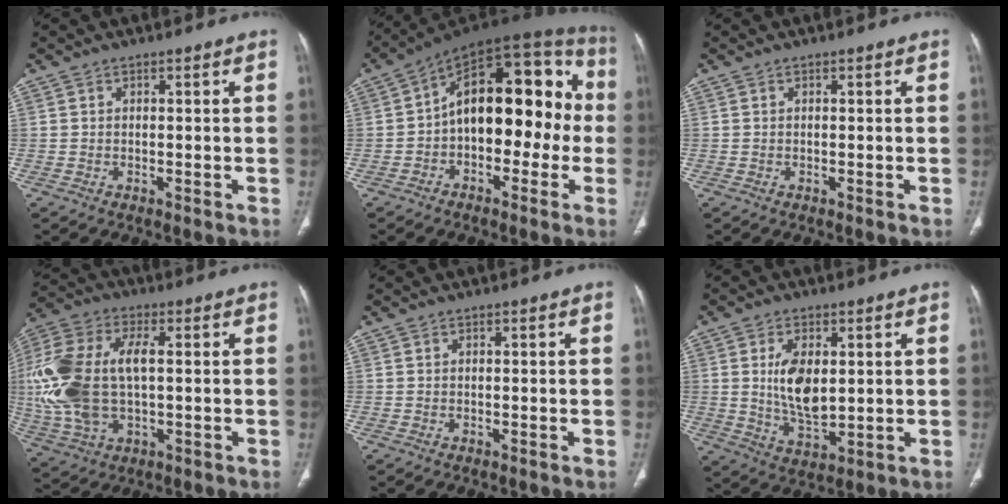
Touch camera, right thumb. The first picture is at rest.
{"total": 19.9, "force": [-1.1, 11.4, 16.3], "torque": [-0.193, 0.057, -0.032]}
{"total": 0.0}
{"total": 19.6, "force": [0.7, 10.6, 16.4], "torque": [-0.384, 0.008, 0.018]}
{"total": 0.0}
{"total": 9.5, "force": [1.5, 5.1, 7.9], "torque": [-0.136, -0.017, 0.039]}